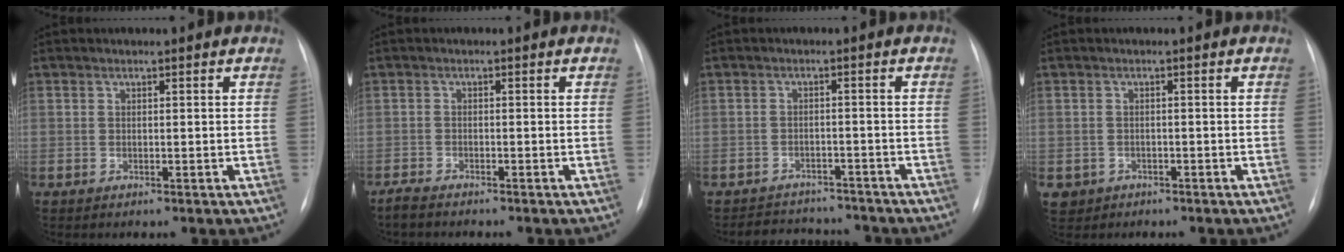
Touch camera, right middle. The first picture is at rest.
{"total": 2.7, "force": [-2.5, 0.3, 1.1], "torque": [-0.020, -0.009, -0.038]}
{"total": 7.8, "force": [-7.3, 2.4, 1.0], "torque": [-0.014, 0.009, -0.096]}
{"total": 2.8, "force": [-1.4, 2.4, 0.1], "torque": [-0.003, 0.005, -0.020]}